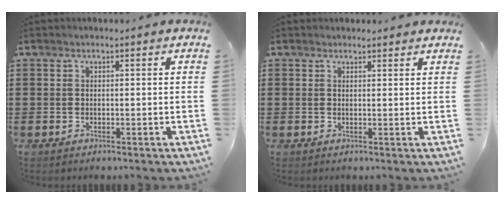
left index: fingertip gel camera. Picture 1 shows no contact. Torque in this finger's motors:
{"motor_torque": [2.14, 0.00, 0.04, -0.05]}